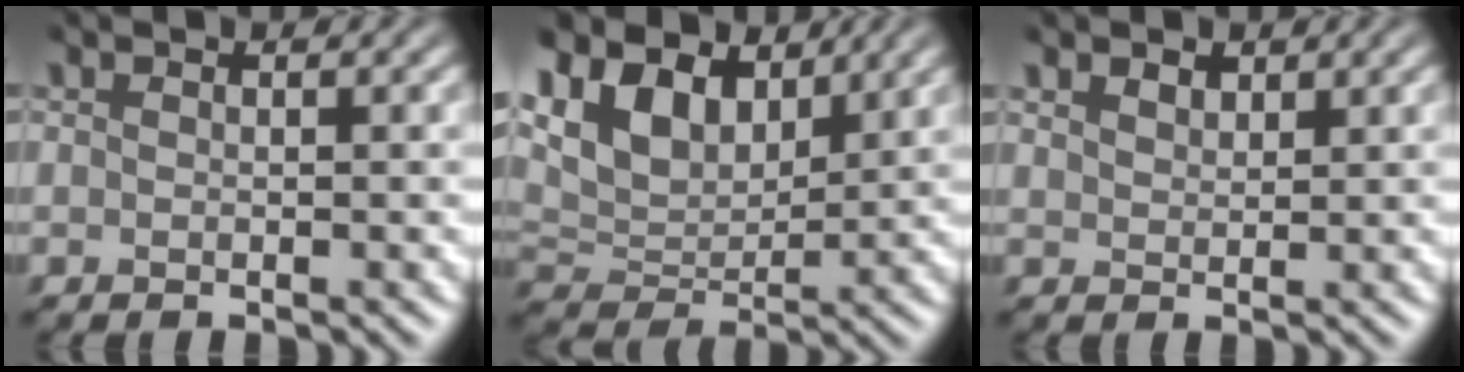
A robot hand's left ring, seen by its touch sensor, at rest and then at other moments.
{"total": 6.9, "force": [3.6, 4.2, 4.1], "torque": [-0.098, 0.009, 0.055]}
{"total": 1.4, "force": [1.1, 0.6, 0.5], "torque": [-0.015, 0.003, 0.023]}